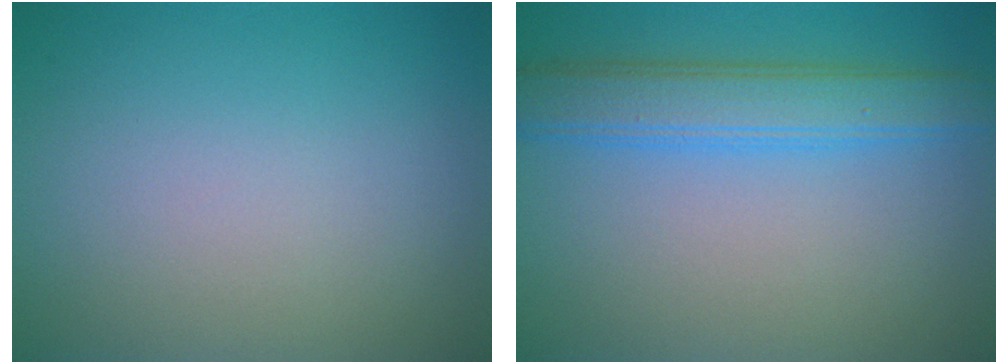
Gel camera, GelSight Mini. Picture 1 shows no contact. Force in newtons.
{"total": 4.5, "press": 4.5, "slide": 0.2}